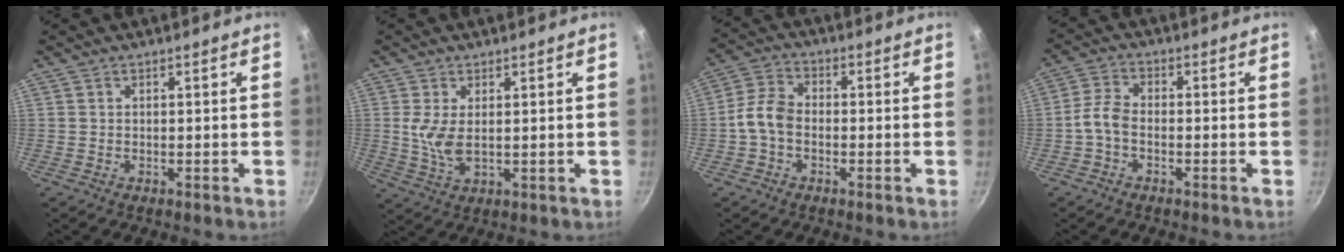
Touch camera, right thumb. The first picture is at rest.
{"total": 5.5, "force": [0.9, 2.6, 4.7], "torque": [-0.097, -0.007, 0.023]}
{"total": 6.2, "force": [-1.5, 4.3, 4.2], "torque": [-0.081, 0.029, -0.043]}
{"total": 4.1, "force": [-1.7, 2.3, 2.9], "torque": [-0.067, 0.023, -0.044]}